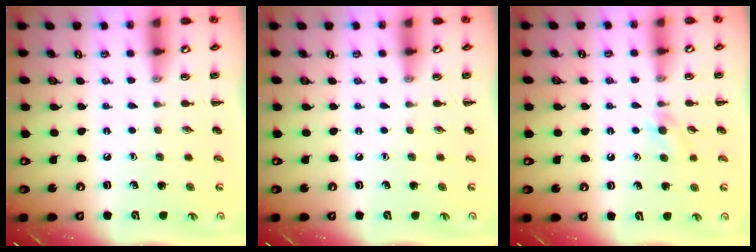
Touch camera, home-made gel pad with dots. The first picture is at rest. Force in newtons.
{"total": 0.0}
{"total": 4.6, "press": 4.2, "slide": 1.9}